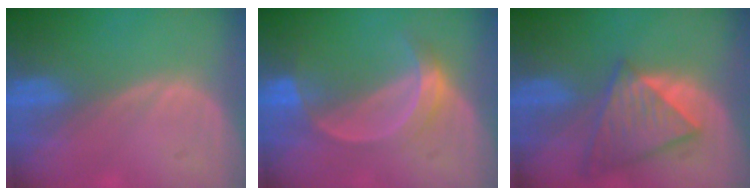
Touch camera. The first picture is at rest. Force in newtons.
{"total": 5.1, "press": 4.8, "slide": 2.0}
{"total": 8.0, "press": 7.2, "slide": 3.6}